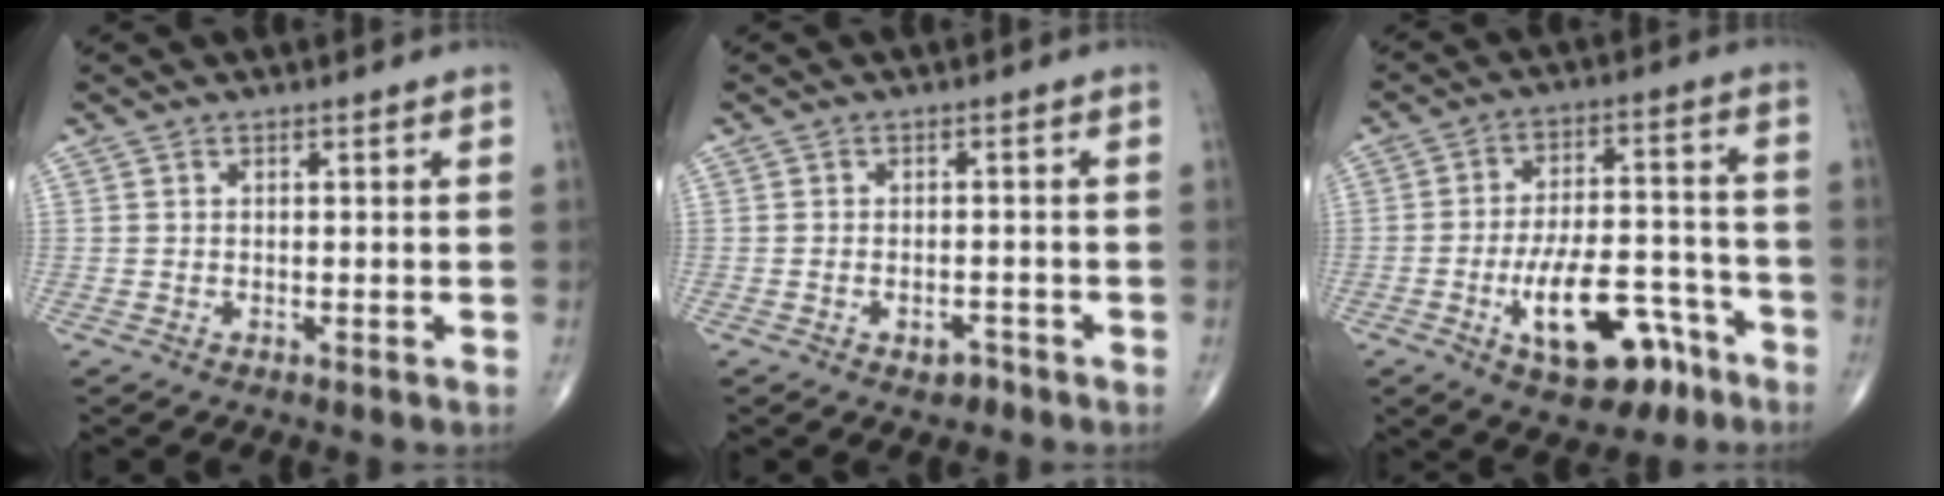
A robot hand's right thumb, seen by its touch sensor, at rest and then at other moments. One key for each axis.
{"total": 2.5, "fx": -1.5, "fy": 1.5, "fz": 1.3, "tx": -0.017, "ty": 0.014, "tz": -0.017}
{"total": 15.7, "fx": -7.6, "fy": 7.3, "fz": 11.7, "tx": -0.164, "ty": 0.053, "tz": -0.109}